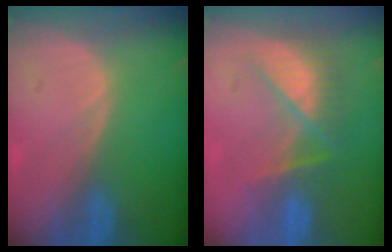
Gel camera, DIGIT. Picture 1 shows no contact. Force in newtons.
{"total": 8.2, "press": 7.1, "slide": 4.1}